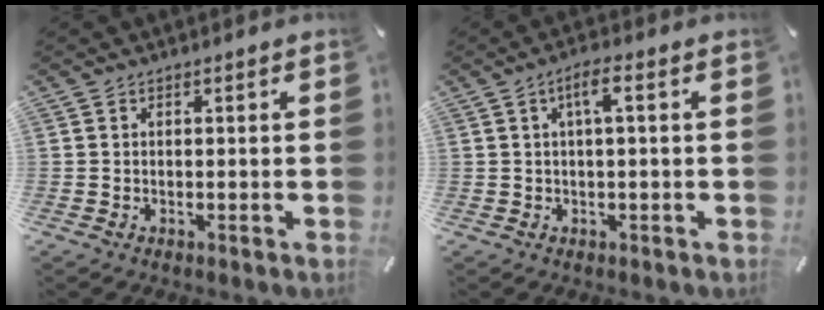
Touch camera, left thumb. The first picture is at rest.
{"total": 4.2, "force": [0.7, 0.5, 4.1], "torque": [-0.079, 0.004, 0.008]}